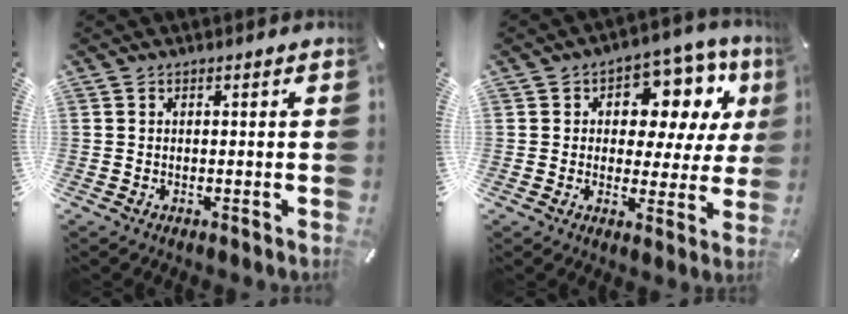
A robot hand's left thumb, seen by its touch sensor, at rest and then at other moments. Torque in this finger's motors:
{"motor_torque": [2.18, 2.32, 0.78, -1.02, 0.33]}